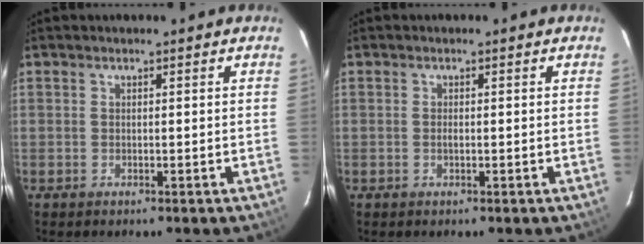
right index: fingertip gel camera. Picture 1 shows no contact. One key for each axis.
{"total": 0.7, "fx": -0.2, "fy": 0.4, "fz": 0.5, "tx": -0.010, "ty": -0.001, "tz": -0.003}